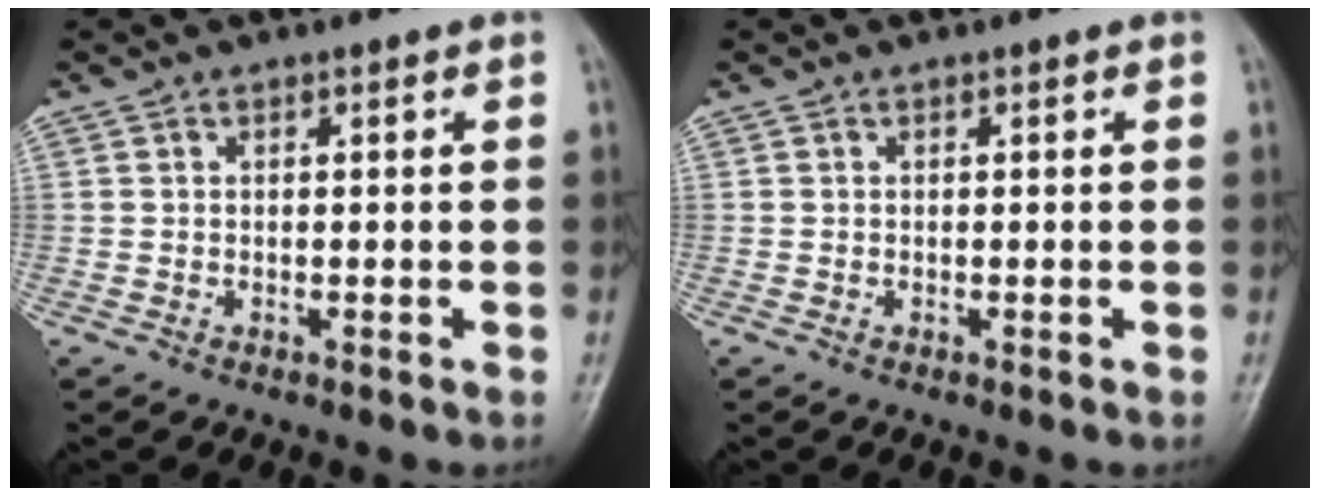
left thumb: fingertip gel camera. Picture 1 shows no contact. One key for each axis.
{"total": 0.0}